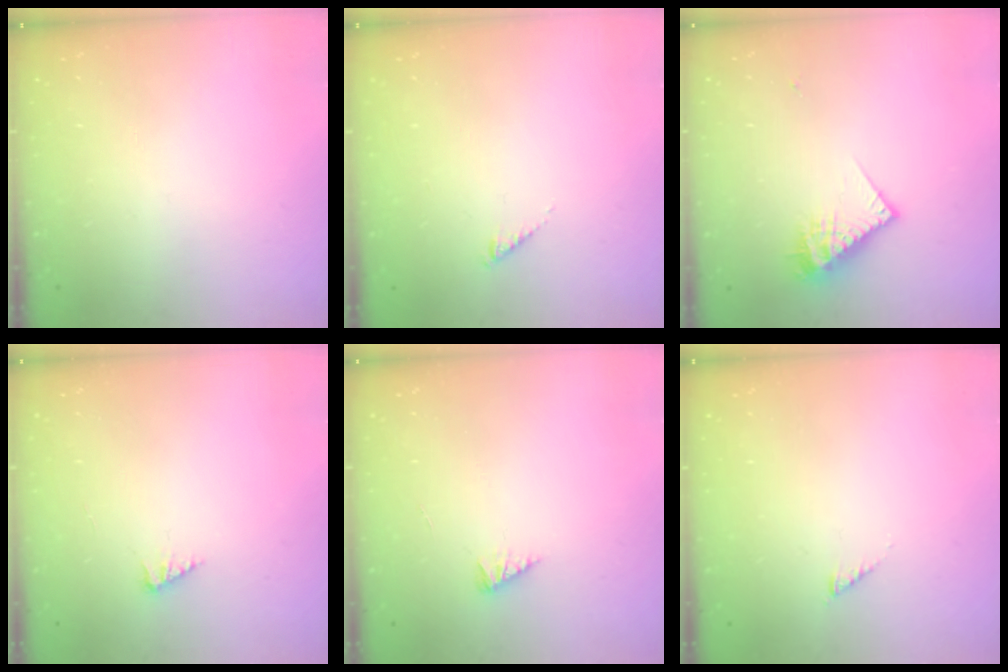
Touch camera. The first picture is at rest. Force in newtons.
{"total": 0.0}
{"total": 10.1, "press": 10.0, "slide": 0.7}
{"total": 2.5, "press": 2.5, "slide": 0.3}
{"total": 1.8, "press": 1.7, "slide": 0.3}
{"total": 1.6, "press": 1.5, "slide": 0.3}